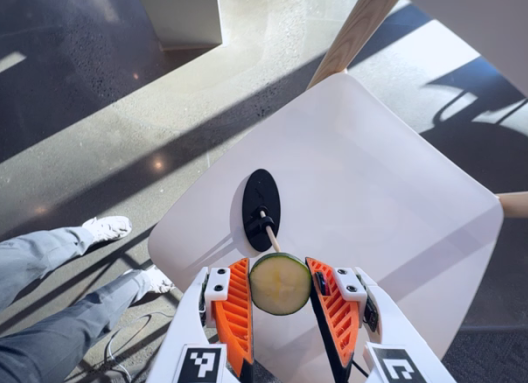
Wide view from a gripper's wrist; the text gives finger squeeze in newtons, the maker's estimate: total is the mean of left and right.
{"total": 9.1, "left": 9.0, "right": 9.2}